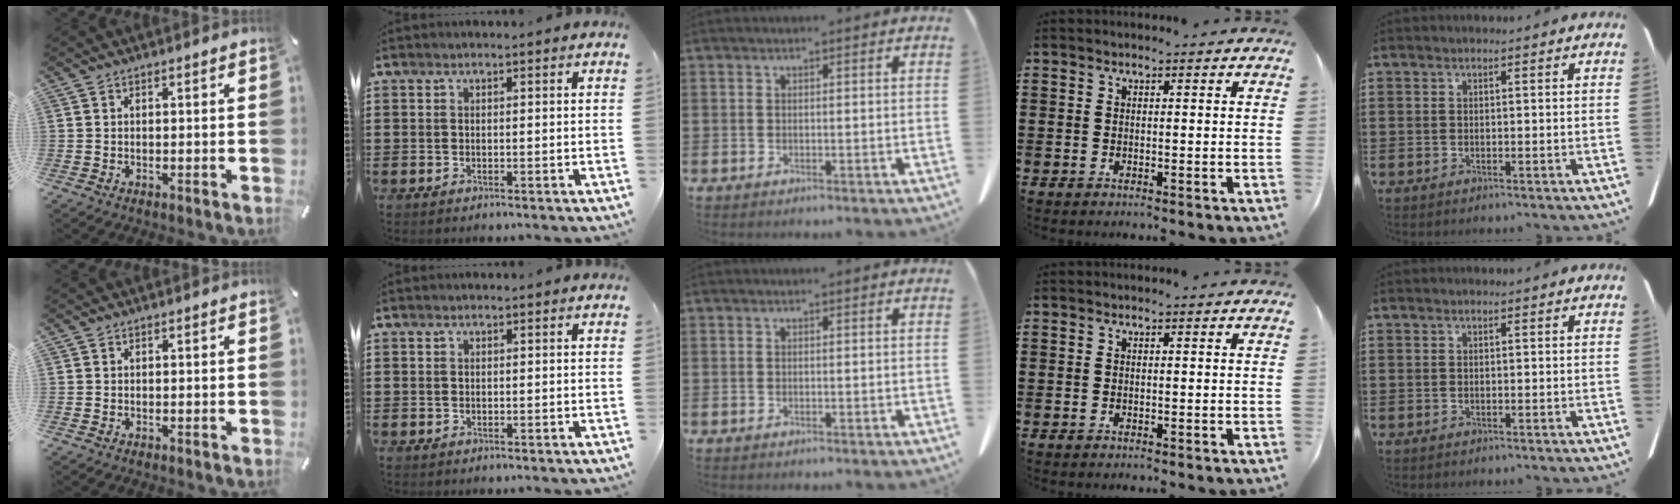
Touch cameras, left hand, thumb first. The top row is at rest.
{}